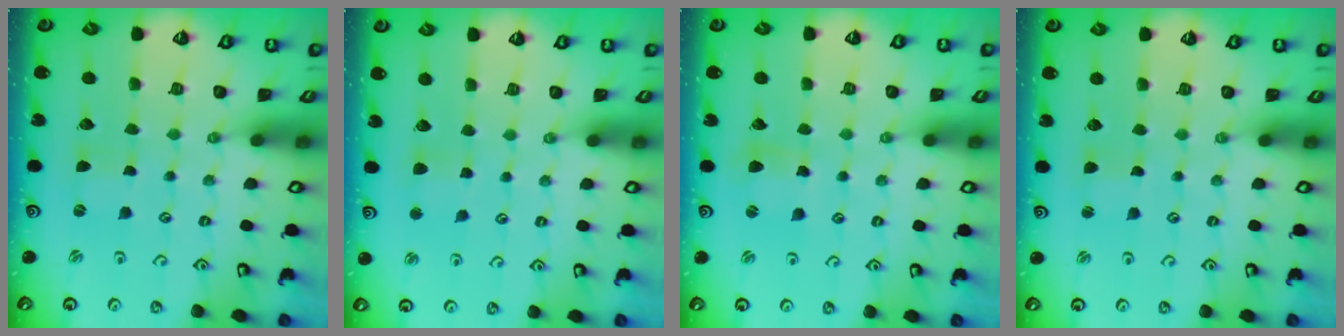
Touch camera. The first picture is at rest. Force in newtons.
{"total": 2.4, "press": 2.4, "slide": 0.5}
{"total": 3.6, "press": 3.6, "slide": 0.5}
{"total": 1.4, "press": 1.4, "slide": 0.2}